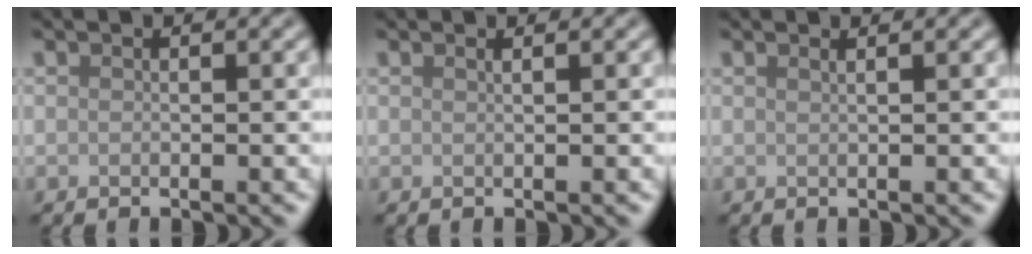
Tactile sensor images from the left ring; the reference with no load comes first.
{"total": 0.7, "force": [0.5, 0.3, 0.5], "torque": [-0.001, -0.001, 0.002]}
{"total": 1.3, "force": [0.8, 0.6, 0.8], "torque": [0.000, -0.002, -0.002]}